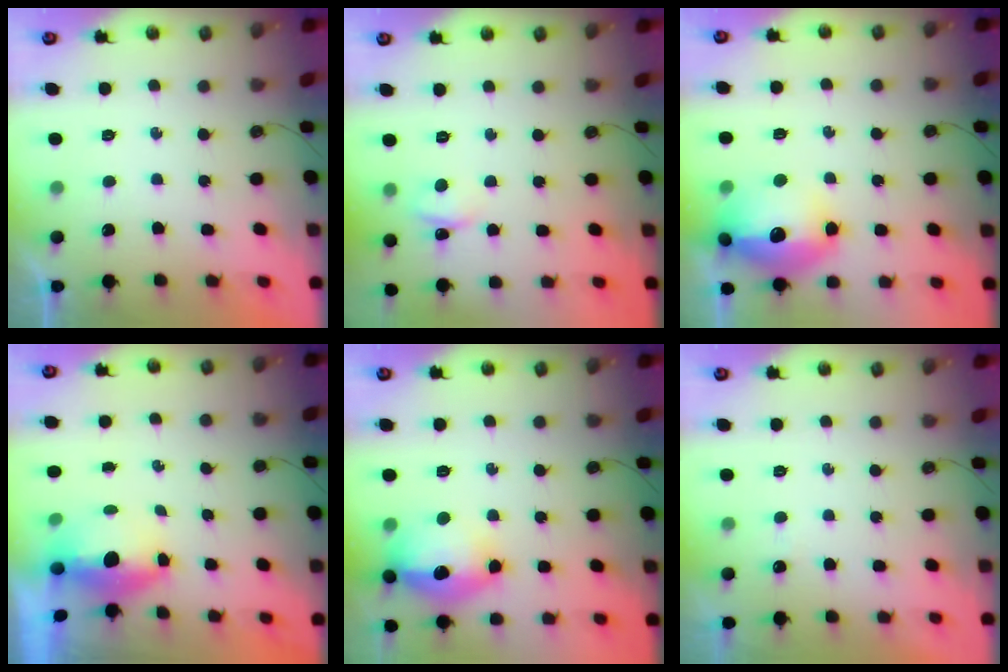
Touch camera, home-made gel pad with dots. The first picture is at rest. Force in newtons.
{"total": 2.5, "press": 2.5, "slide": 0.4}
{"total": 18.4, "press": 18.4, "slide": 1.4}
{"total": 14.0, "press": 6.9, "slide": 12.2}
{"total": 16.0, "press": 15.9, "slide": 1.7}
{"total": 2.5, "press": 2.4, "slide": 0.5}